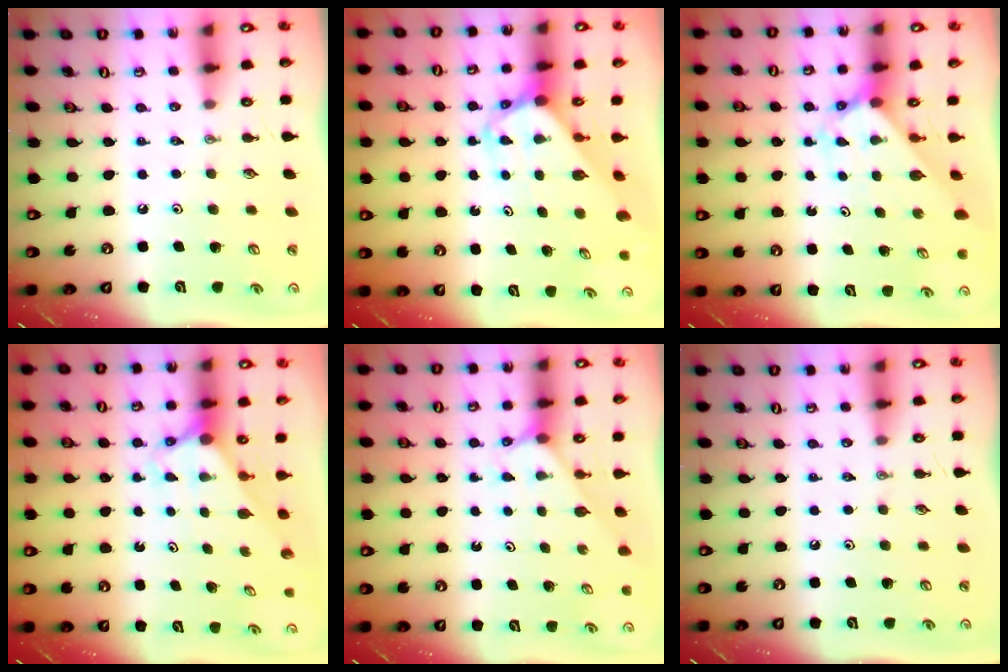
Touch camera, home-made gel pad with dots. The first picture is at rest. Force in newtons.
{"total": 2.8, "press": 2.8, "slide": 0.2}
{"total": 2.3, "press": 2.3, "slide": 0.2}
{"total": 2.9, "press": 2.9, "slide": 0.0}
{"total": 2.9, "press": 2.9, "slide": 0.4}
{"total": 0.0}